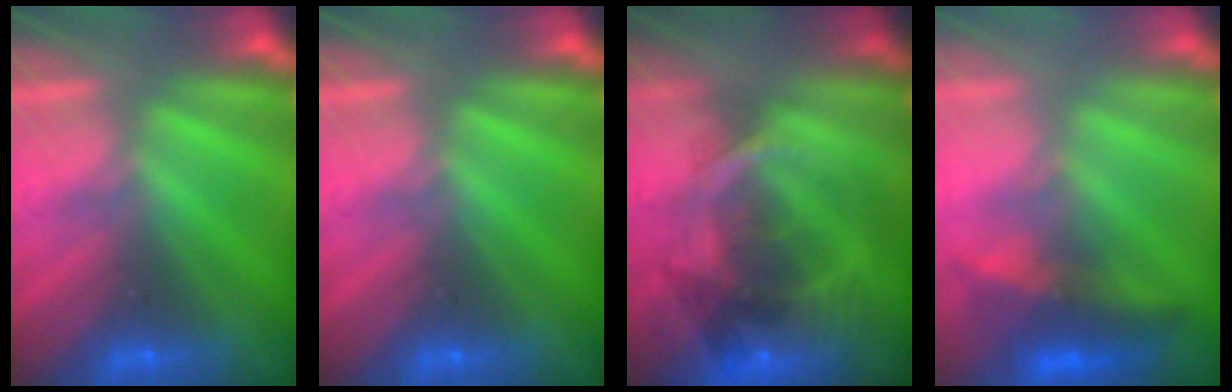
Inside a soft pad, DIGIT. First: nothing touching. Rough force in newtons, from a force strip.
{"total": 0.0}
{"total": 8.7}
{"total": 3.3}